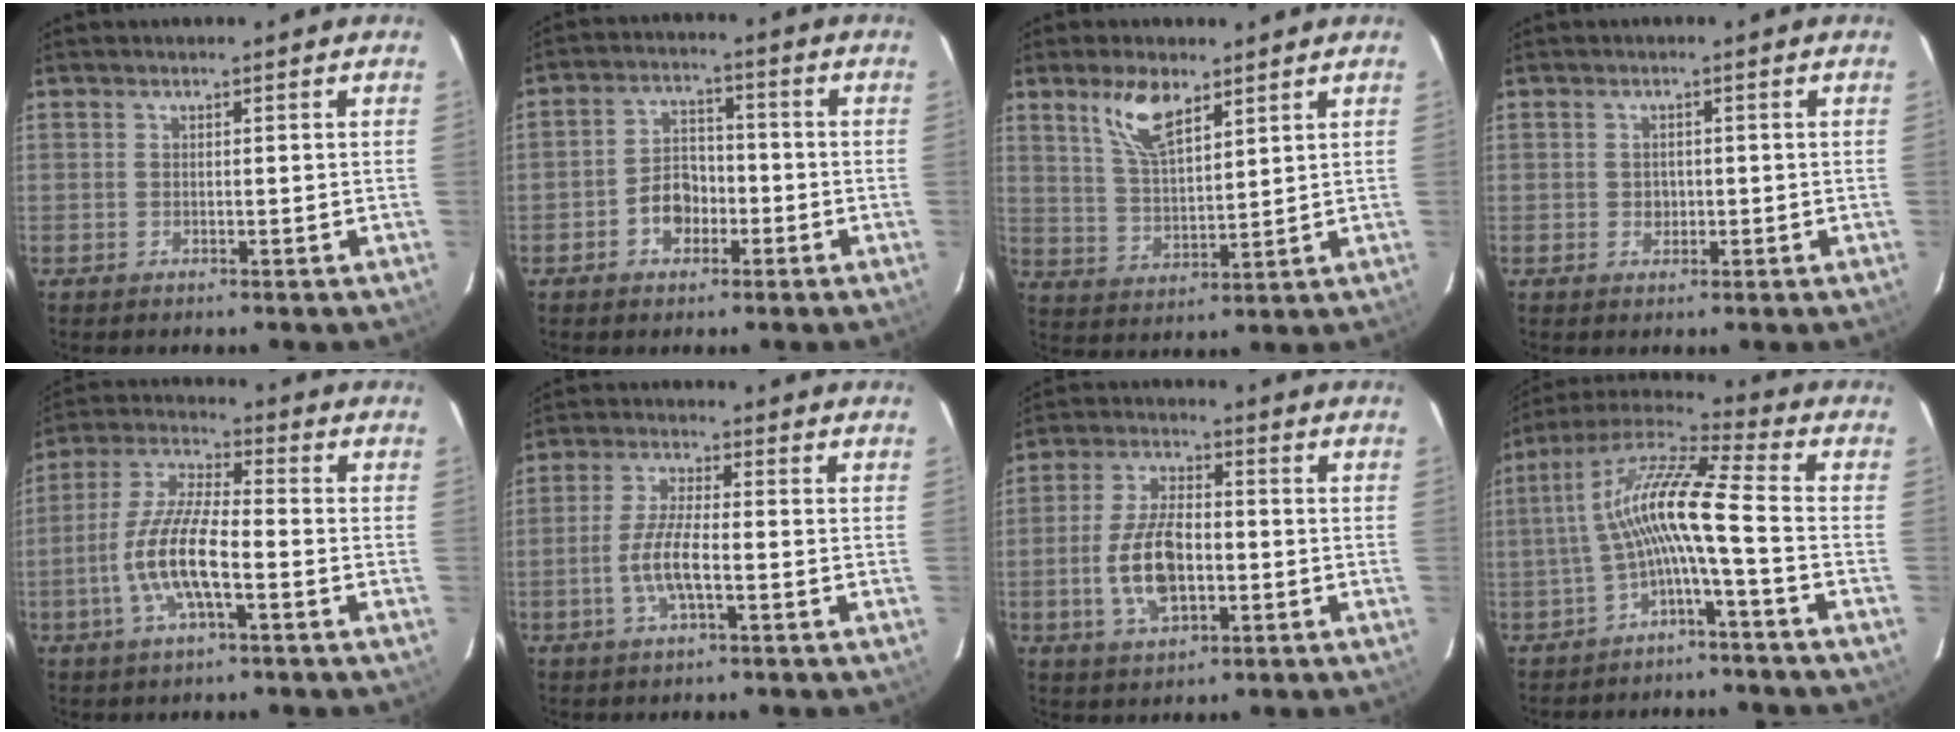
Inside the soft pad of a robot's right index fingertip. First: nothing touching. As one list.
[{"total": 6.3, "force": [-2.7, 4.6, 3.3], "torque": [-0.064, 0.020, -0.039]}, {"total": 8.7, "force": [5.5, 3.4, 5.8], "torque": [-0.111, 0.007, 0.113]}, {"total": 1.8, "force": [-0.2, 1.7, 0.6], "torque": [-0.008, 0.003, -0.002]}, {"total": 11.7, "force": [-3.9, 3.0, 10.6], "torque": [-0.225, -0.002, -0.075]}, {"total": 6.7, "force": [-2.1, 1.5, 6.2], "torque": [-0.128, -0.001, -0.042]}, {"total": 11.0, "force": [-2.3, 5.4, 9.2], "torque": [-0.189, 0.002, -0.037]}, {"total": 12.2, "force": [-2.6, 0.7, 11.9], "torque": [-0.240, 0.020, -0.056]}]